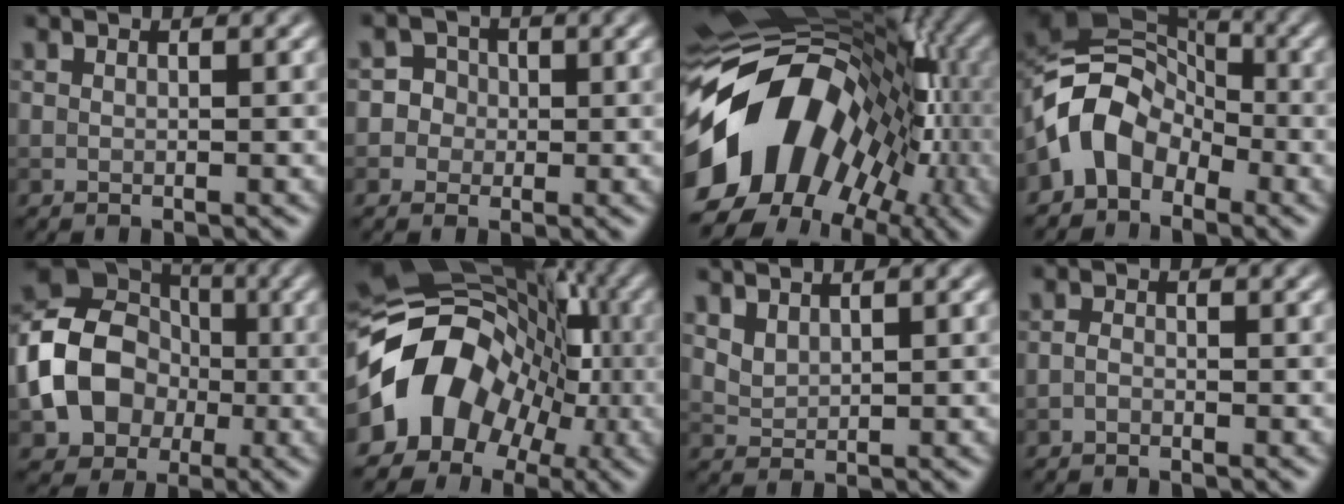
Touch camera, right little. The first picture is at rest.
{"total": 4.1, "force": [-0.2, 4.0, 0.7], "torque": [0.019, 0.024, -0.021]}
{"total": 17.3, "force": [-3.9, 11.8, 12.0], "torque": [-0.205, 0.003, -0.077]}
{"total": 6.5, "force": [-3.0, 4.7, 3.4], "torque": [-0.050, 0.014, -0.075]}
{"total": 10.0, "force": [-1.7, 7.9, 5.9], "torque": [-0.110, -0.003, -0.042]}
{"total": 12.8, "force": [-2.7, 9.7, 7.9], "torque": [-0.124, 0.013, -0.066]}
{"total": 1.7, "force": [1.5, 0.6, 0.7], "torque": [-0.022, 0.002, 0.035]}
{"total": 0.8, "force": [-0.5, 0.3, 0.4], "torque": [-0.007, 0.000, -0.013]}